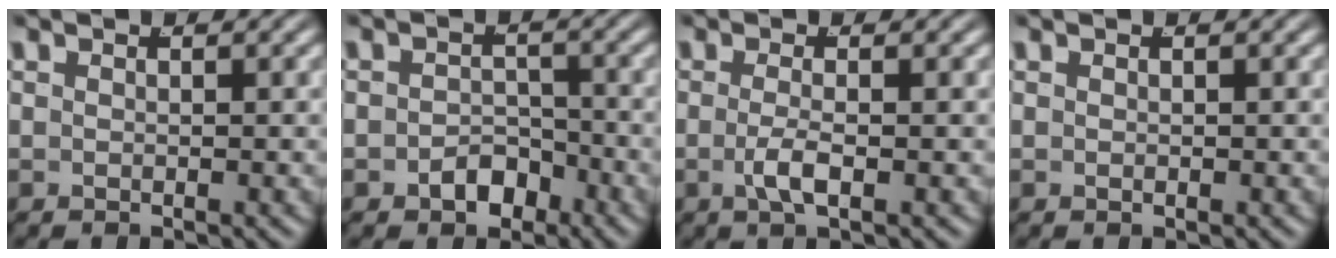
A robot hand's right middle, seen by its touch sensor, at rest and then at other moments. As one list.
[{"total": 2.9, "force": [-2.1, 1.8, 0.7], "torque": [0.003, -0.008, -0.032]}, {"total": 2.0, "force": [-0.9, -0.1, 1.8], "torque": [-0.037, -0.013, -0.010]}, {"total": 0.0}]